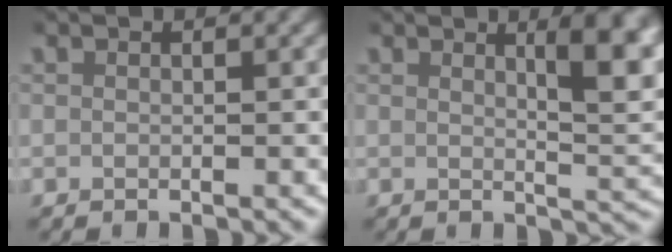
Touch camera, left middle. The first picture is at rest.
{"total": 5.6, "force": [2.1, 1.1, 5.0], "torque": [-0.060, -0.006, 0.034]}